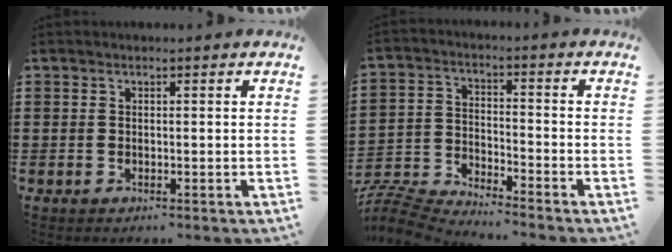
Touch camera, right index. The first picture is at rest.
{"total": 6.4, "force": [-6.4, 0.1, 0.6], "torque": [-0.035, -0.005, -0.135]}